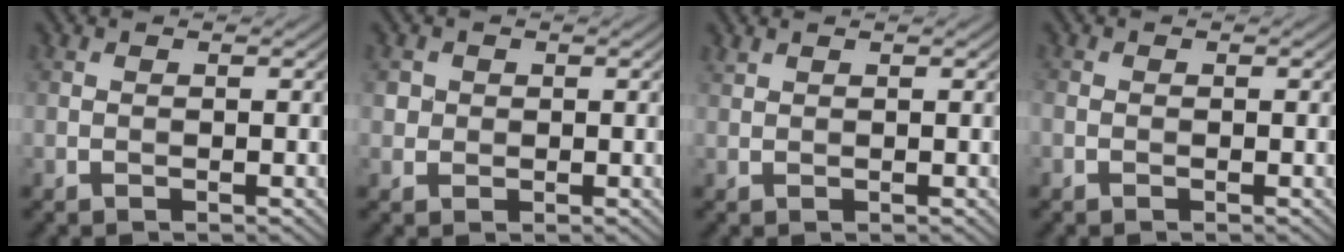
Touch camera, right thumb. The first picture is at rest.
{"total": 1.7, "force": [0.3, 1.6, 0.3], "torque": [-0.005, -0.003, 0.005]}
{"total": 0.7, "force": [0.7, 0.1, 0.1], "torque": [-0.008, 0.003, 0.018]}
{"total": 0.8, "force": [-0.5, 0.5, 0.4], "torque": [-0.012, -0.002, -0.011]}